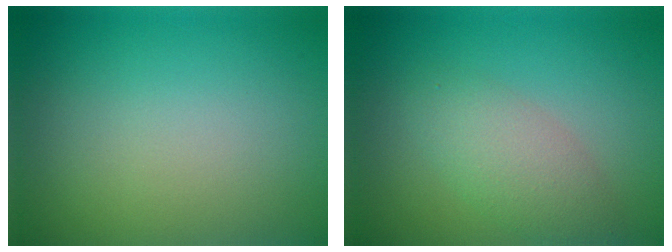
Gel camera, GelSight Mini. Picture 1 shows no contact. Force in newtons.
{"total": 3.4, "press": 3.4, "slide": 0.0}